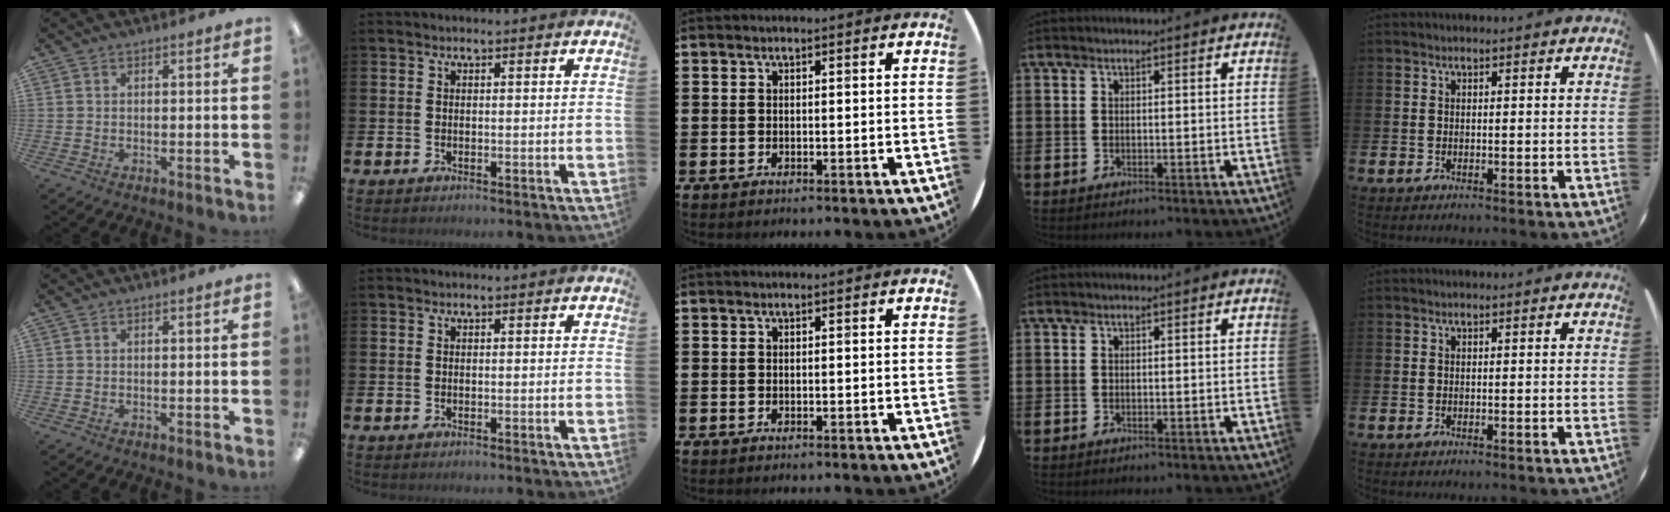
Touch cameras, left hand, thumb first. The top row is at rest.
{}